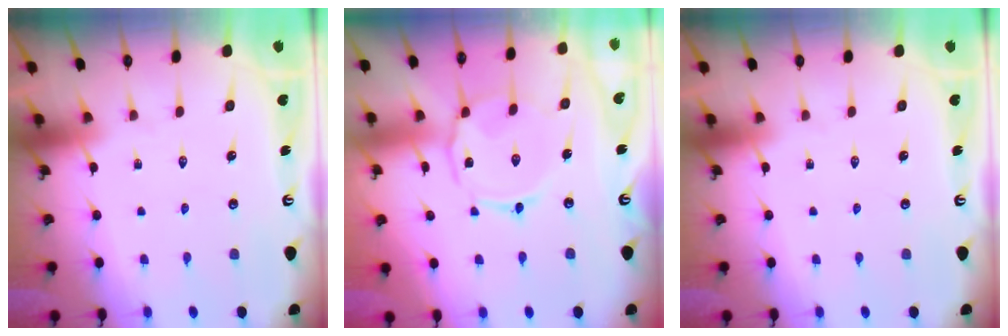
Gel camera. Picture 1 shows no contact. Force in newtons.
{"total": 6.0, "press": 6.0, "slide": 0.6}
{"total": 0.0}